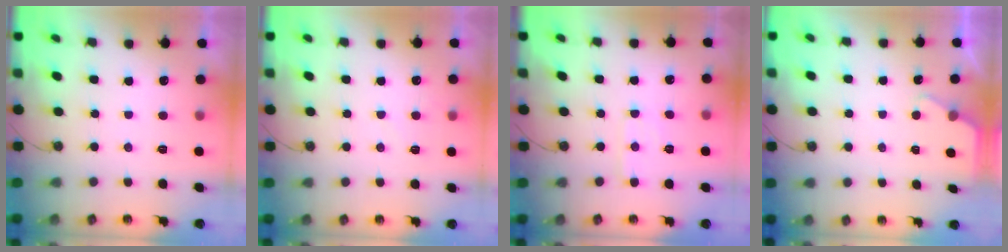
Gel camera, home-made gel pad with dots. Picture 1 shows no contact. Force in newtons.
{"total": 2.9, "press": 2.9, "slide": 0.3}
{"total": 5.2, "press": 5.1, "slide": 0.7}
{"total": 2.2, "press": 2.2, "slide": 0.3}